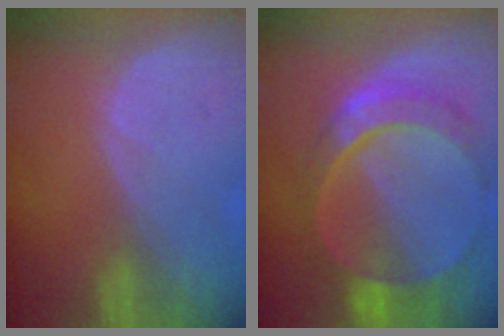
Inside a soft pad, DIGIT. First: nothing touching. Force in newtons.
{"total": 10.1, "press": 8.6, "slide": 5.4}